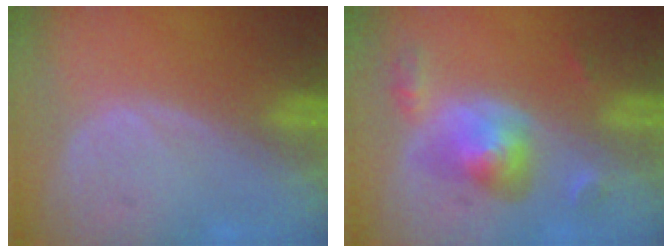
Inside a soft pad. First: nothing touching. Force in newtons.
{"total": 6.3, "press": 5.7, "slide": 2.5}